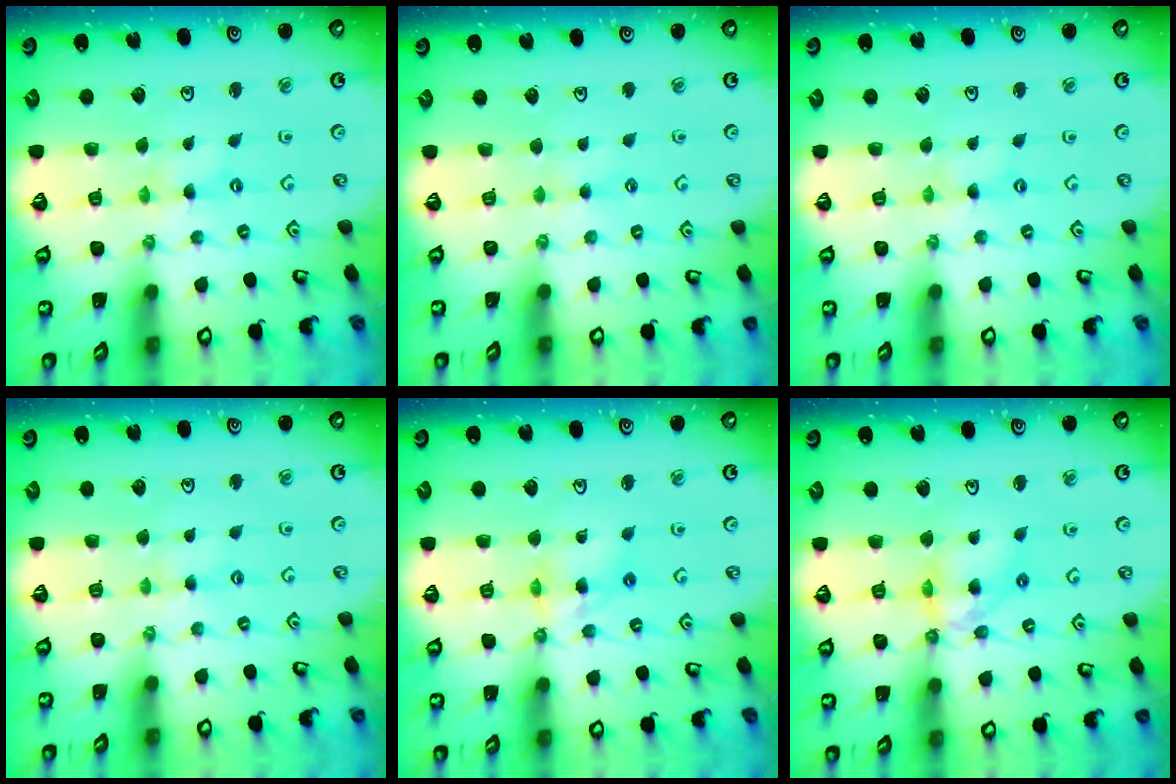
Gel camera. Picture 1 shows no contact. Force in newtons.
{"total": 2.0, "press": 2.0, "slide": 0.4}
{"total": 0.0}
{"total": 1.5, "press": 1.4, "slide": 0.3}
{"total": 7.9, "press": 7.9, "slide": 0.6}
{"total": 10.2, "press": 10.1, "slide": 1.6}